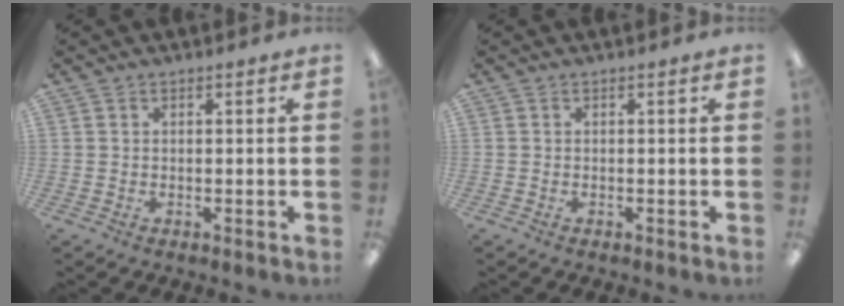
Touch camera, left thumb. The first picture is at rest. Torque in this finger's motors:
{"motor_torque": [-0.10, 0.10, -0.04, 0.04, 0.00]}